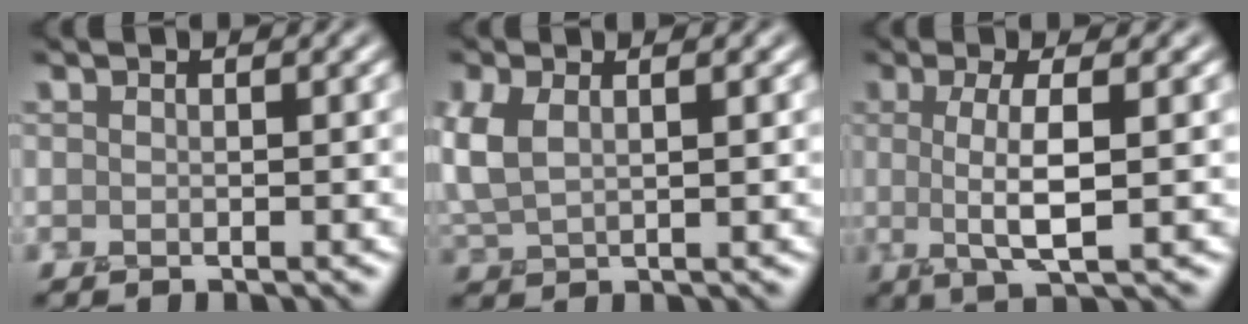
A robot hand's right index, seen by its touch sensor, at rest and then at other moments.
{"total": 2.9, "force": [1.1, 1.5, 2.2], "torque": [-0.057, 0.011, 0.026]}
{"total": 4.3, "force": [0.3, 1.2, 4.1], "torque": [-0.073, 0.006, 0.005]}